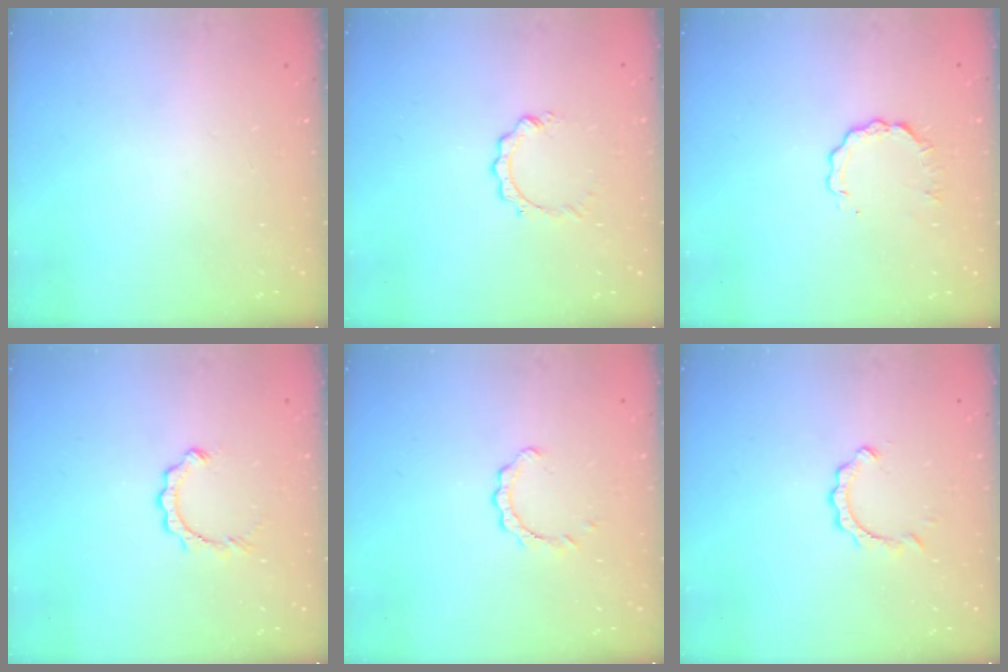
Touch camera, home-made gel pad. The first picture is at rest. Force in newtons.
{"total": 2.9, "press": 2.9, "slide": 0.3}
{"total": 2.9, "press": 2.9, "slide": 0.3}
{"total": 2.3, "press": 2.3, "slide": 0.3}
{"total": 2.4, "press": 2.4, "slide": 0.3}
{"total": 2.8, "press": 2.8, "slide": 0.3}